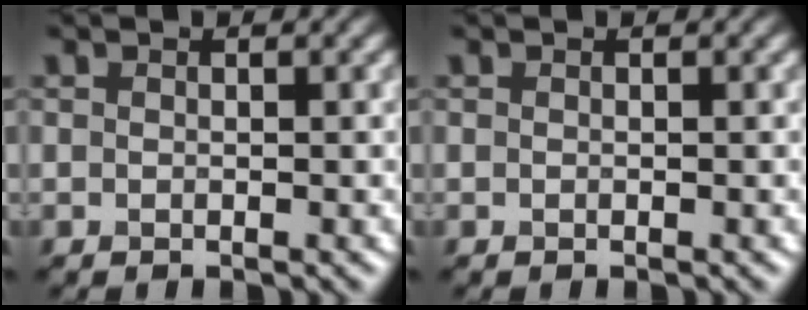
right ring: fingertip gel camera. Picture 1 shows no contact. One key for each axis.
{"total": 0.0}